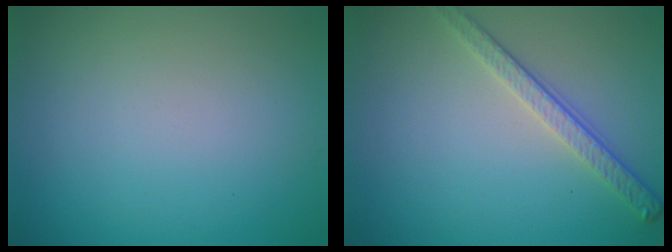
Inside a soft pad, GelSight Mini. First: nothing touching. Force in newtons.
{"total": 2.8, "press": 2.5, "slide": 1.2}